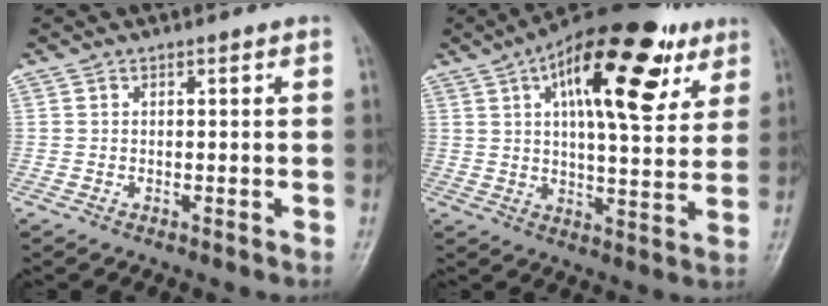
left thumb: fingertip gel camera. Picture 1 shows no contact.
{"total": 22.5, "force": [9.9, 9.1, 18.0], "torque": [-0.246, -0.010, 0.146]}